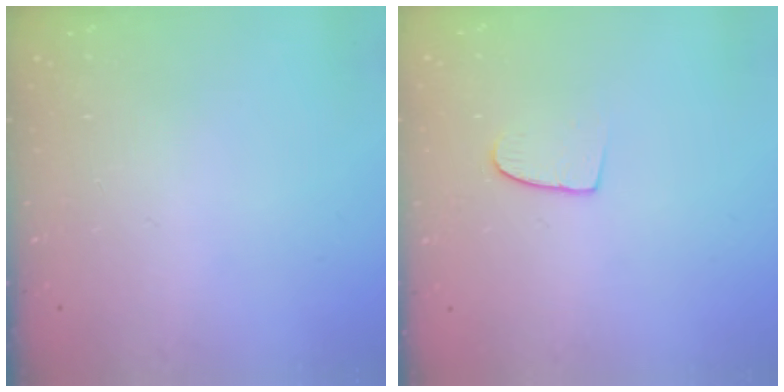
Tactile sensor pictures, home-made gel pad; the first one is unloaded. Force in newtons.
{"total": 6.8, "press": 6.7, "slide": 0.5}